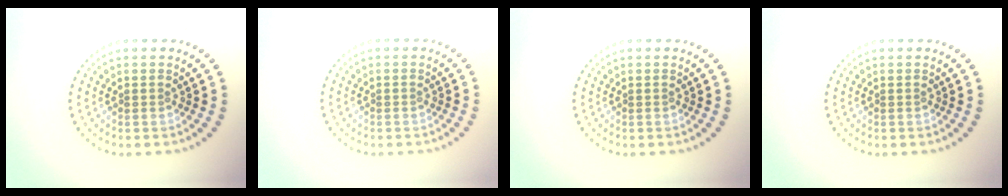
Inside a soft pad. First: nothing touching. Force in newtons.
{"total": 0.0}
{"total": 0.0}
{"total": 0.0}